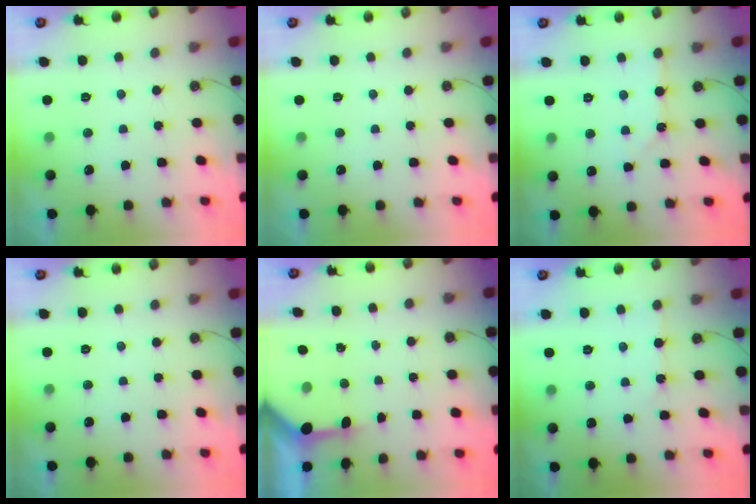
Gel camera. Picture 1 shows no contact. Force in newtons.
{"total": 0.0}
{"total": 2.2, "press": 2.2, "slide": 0.4}
{"total": 0.0}
{"total": 3.4, "press": 3.4, "slide": 0.4}
{"total": 2.9, "press": 2.9, "slide": 0.5}